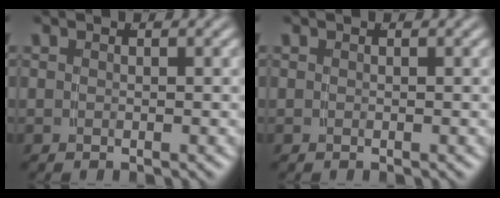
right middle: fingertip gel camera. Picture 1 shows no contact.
{"total": 0.0}